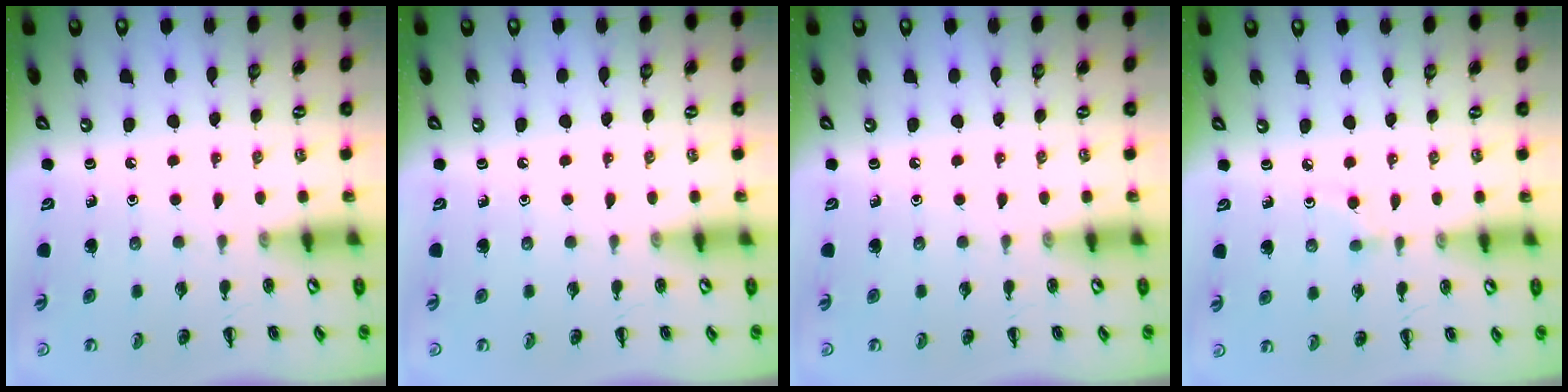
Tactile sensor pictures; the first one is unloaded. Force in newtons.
{"total": 0.0}
{"total": 0.0}
{"total": 2.0, "press": 1.8, "slide": 0.8}